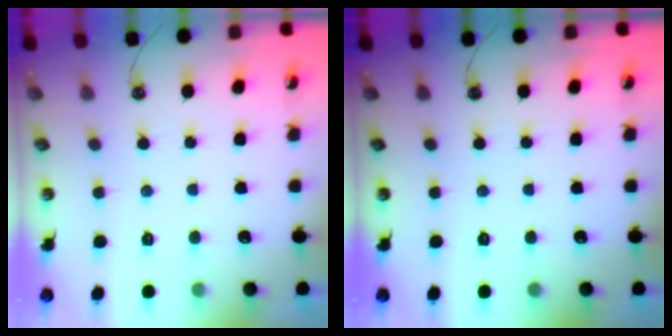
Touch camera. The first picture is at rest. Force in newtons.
{"total": 0.0}